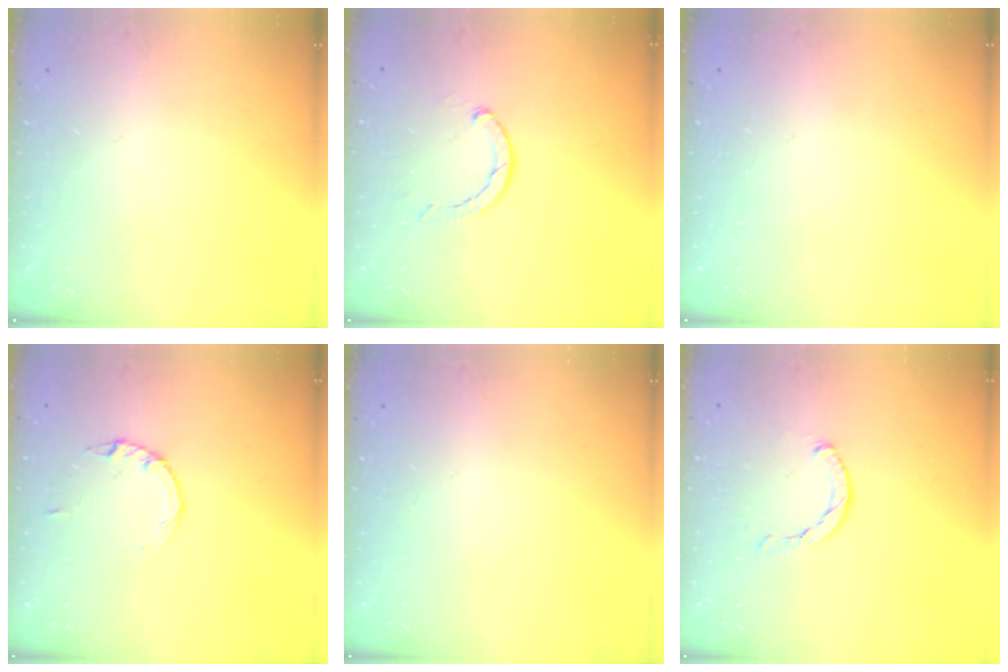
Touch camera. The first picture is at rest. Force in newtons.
{"total": 3.6, "press": 3.6, "slide": 0.3}
{"total": 2.6, "press": 2.6, "slide": 0.2}
{"total": 2.8, "press": 2.8, "slide": 0.4}
{"total": 2.5, "press": 2.5, "slide": 0.2}
{"total": 1.4, "press": 1.3, "slide": 0.3}